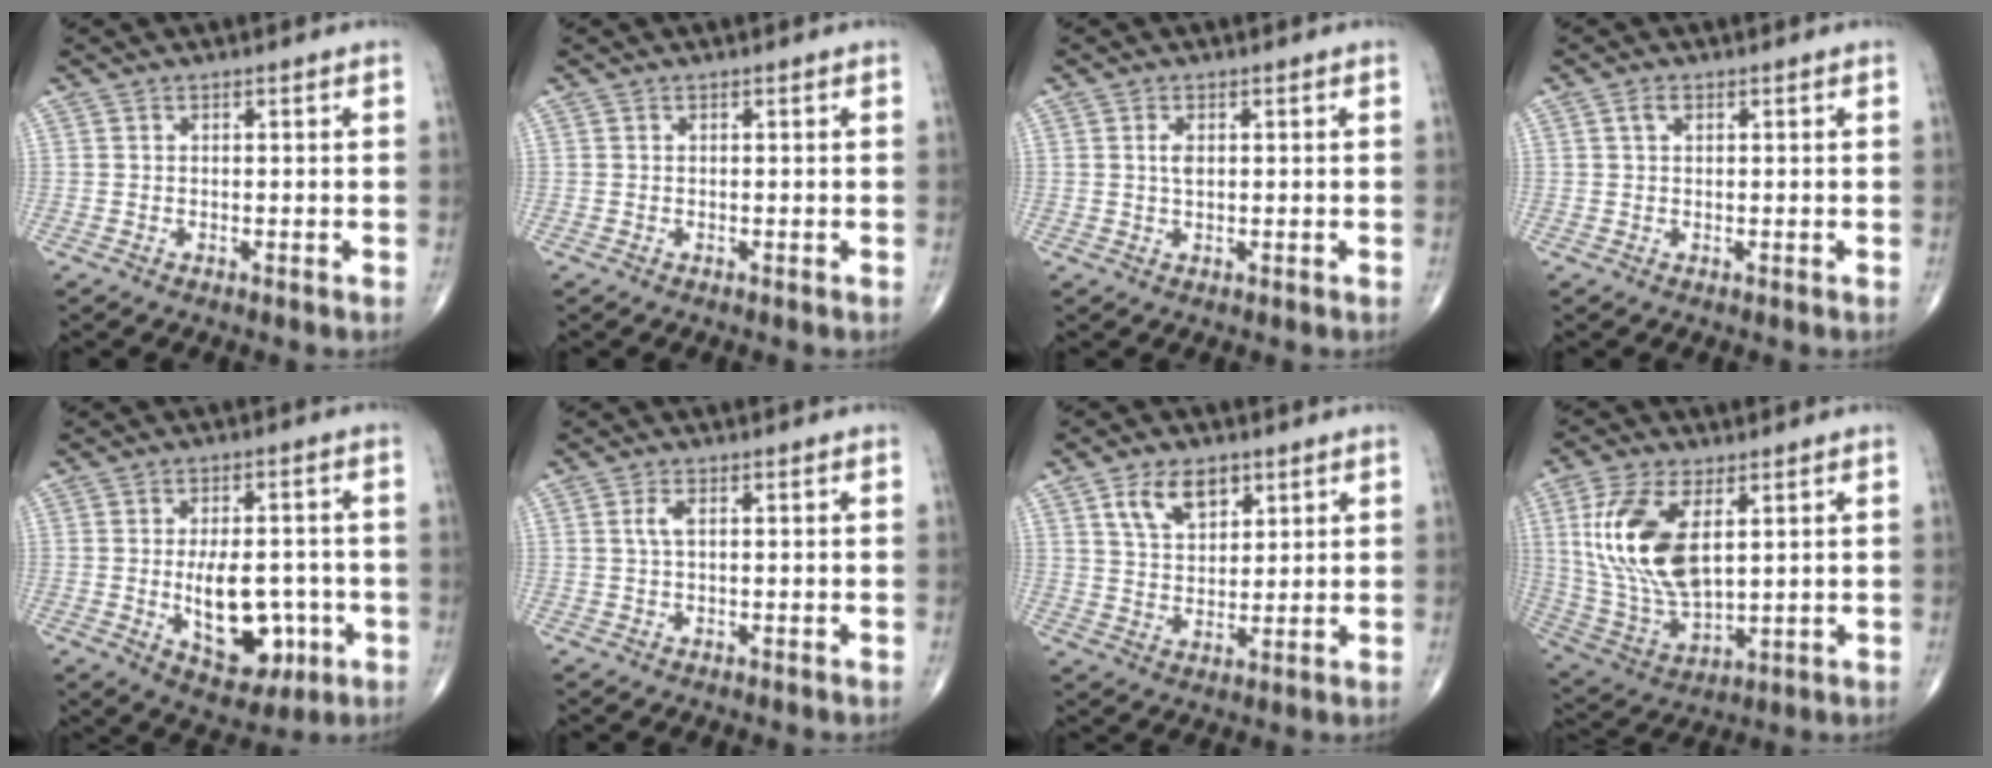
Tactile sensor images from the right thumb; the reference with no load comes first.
{"total": 0.0}
{"total": 1.9, "force": [0.4, 1.0, 1.6], "torque": [-0.032, -0.002, 0.008]}
{"total": 2.3, "force": [0.9, 1.2, 1.7], "torque": [-0.036, 0.009, 0.018]}
{"total": 12.9, "force": [-2.6, 7.2, 10.4], "torque": [-0.130, 0.006, -0.022]}
{"total": 1.9, "force": [0.4, 0.6, 1.7], "torque": [-0.045, 0.006, 0.010]}
{"total": 8.2, "force": [4.2, 4.8, 5.0], "torque": [-0.069, -0.020, 0.080]}
{"total": 17.1, "force": [4.4, 8.5, 14.1], "torque": [-0.289, -0.019, 0.095]}